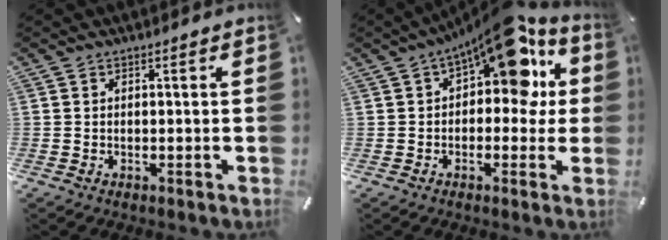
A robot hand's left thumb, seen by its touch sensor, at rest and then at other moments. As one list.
[{"total": 14.2, "force": [7.1, 6.7, 10.3], "torque": [-0.137, -0.048, 0.118]}]